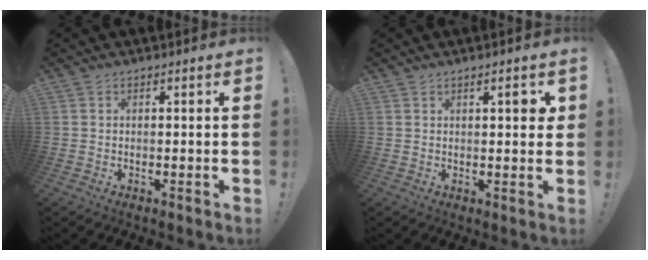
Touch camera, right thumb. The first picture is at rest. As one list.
[{"total": 3.3, "force": [1.4, 1.1, 2.8], "torque": [-0.024, -0.008, 0.017]}]